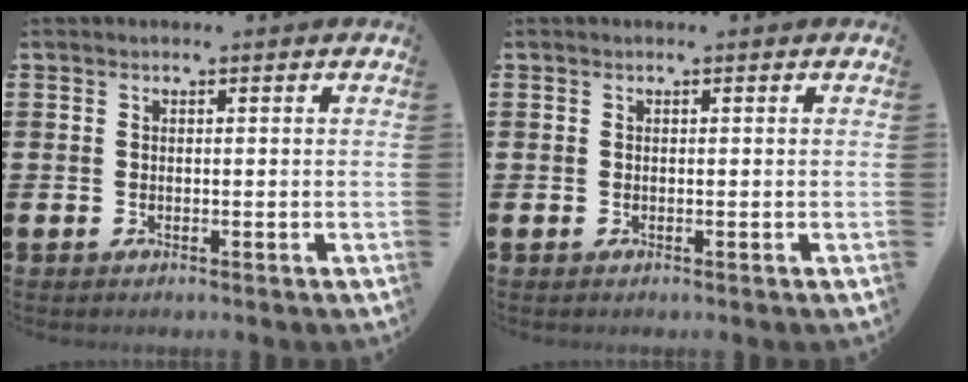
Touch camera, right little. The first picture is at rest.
{"total": 0.0}